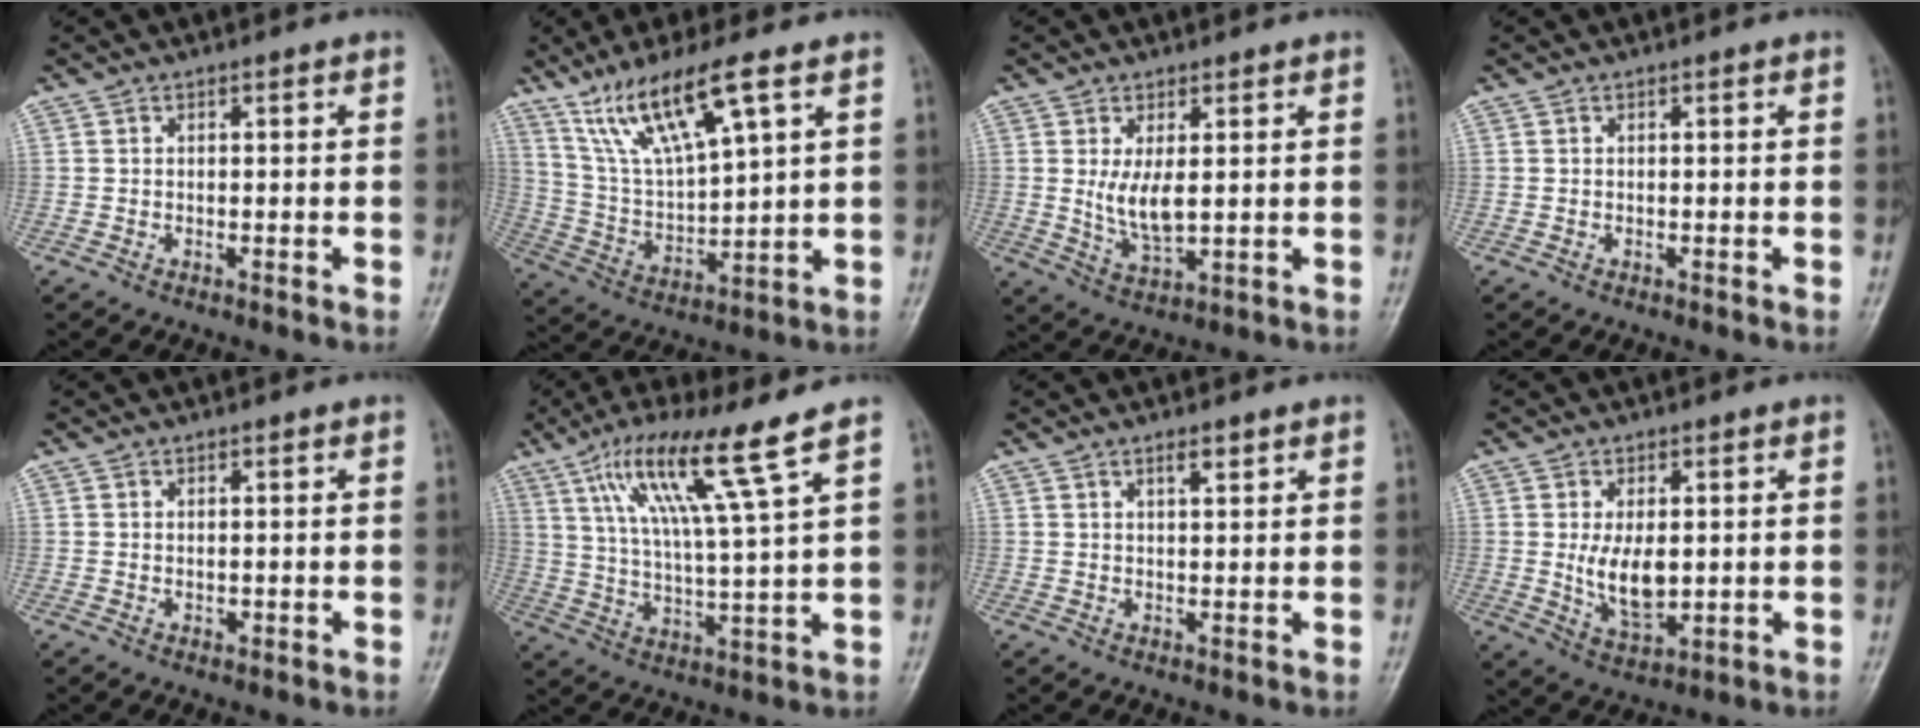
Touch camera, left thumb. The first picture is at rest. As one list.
[{"total": 14.2, "force": [8.5, 2.8, 11.0], "torque": [-0.212, -0.030, 0.178]}, {"total": 5.9, "force": [1.0, 2.6, 5.2], "torque": [-0.095, -0.018, 0.029]}, {"total": 0.0}, {"total": 0.8, "force": [0.2, 0.6, 0.5], "torque": [-0.007, -0.003, 0.005]}, {"total": 14.1, "force": [8.1, -0.1, 11.6], "torque": [-0.214, -0.028, 0.151]}, {"total": 2.2, "force": [1.5, 0.6, 1.5], "torque": [-0.021, -0.010, 0.026]}, {"total": 8.2, "force": [0.5, 4.5, 6.8], "torque": [-0.106, -0.019, 0.021]}]